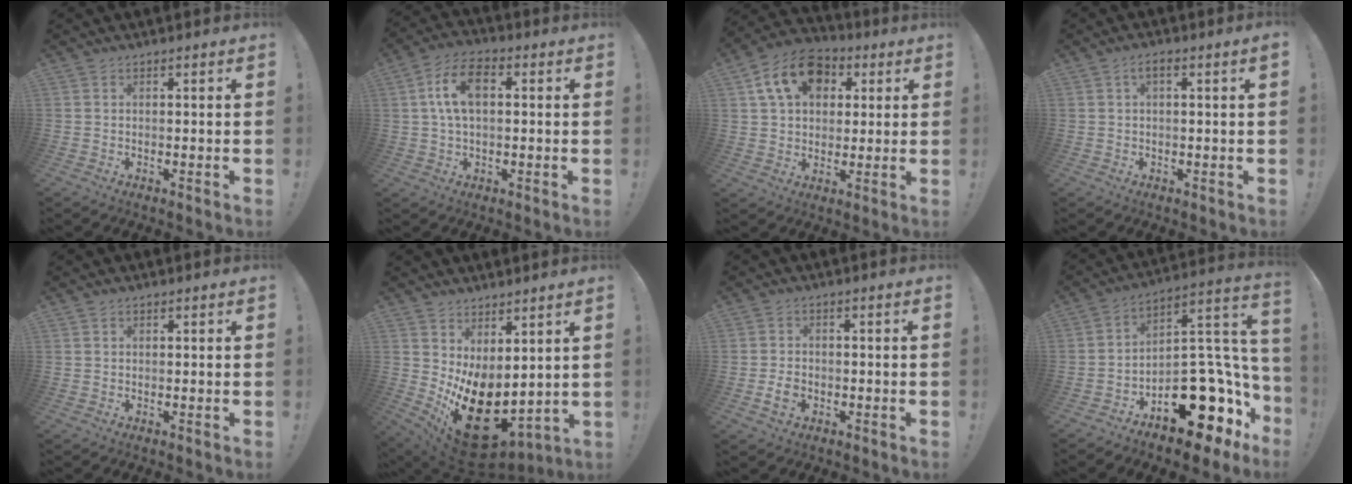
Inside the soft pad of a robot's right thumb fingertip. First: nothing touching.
{"total": 10.6, "force": [1.9, 6.4, 8.2], "torque": [-0.149, 0.010, 0.036]}
{"total": 15.1, "force": [5.8, 11.1, 8.5], "torque": [-0.139, -0.007, 0.114]}
{"total": 2.3, "force": [0.0, 0.0, 2.3], "torque": [-0.043, 0.003, -0.001]}
{"total": 0.7, "force": [0.5, 0.5, 0.1], "torque": [0.000, 0.001, 0.009]}
{"total": 15.8, "force": [-3.0, 9.5, 12.2], "torque": [-0.172, 0.004, -0.027]}
{"total": 4.4, "force": [-1.3, 3.3, 2.6], "torque": [-0.038, 0.000, -0.024]}
{"total": 20.1, "force": [-9.8, 11.1, 13.6], "torque": [-0.141, 0.056, -0.144]}